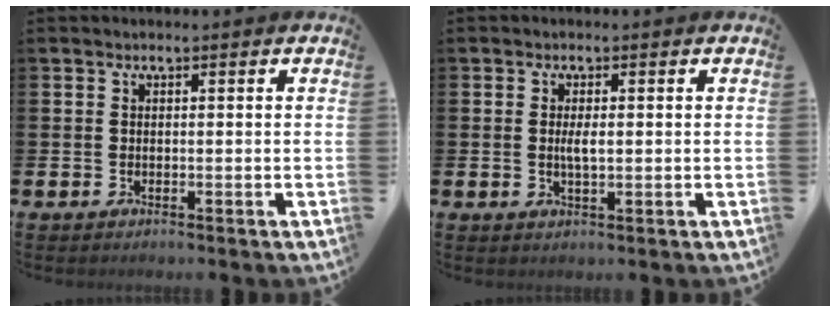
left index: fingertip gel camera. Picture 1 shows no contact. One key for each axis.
{"total": 2.1, "fx": 0.2, "fy": 0.6, "fz": 2.0, "tx": -0.036, "ty": 0.001, "tz": 0.002}